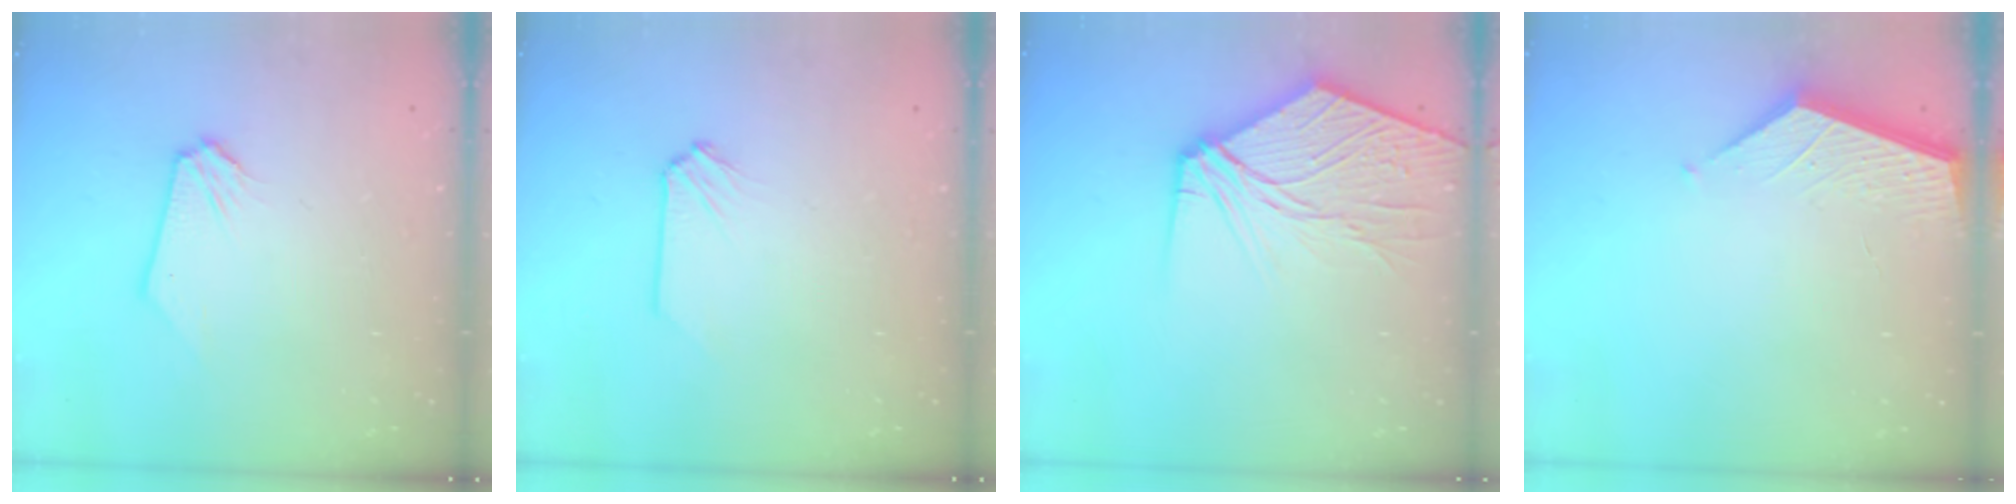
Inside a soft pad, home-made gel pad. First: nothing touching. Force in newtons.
{"total": 0.0}
{"total": 11.4, "press": 11.2, "slide": 1.9}
{"total": 2.6, "press": 2.6, "slide": 0.3}